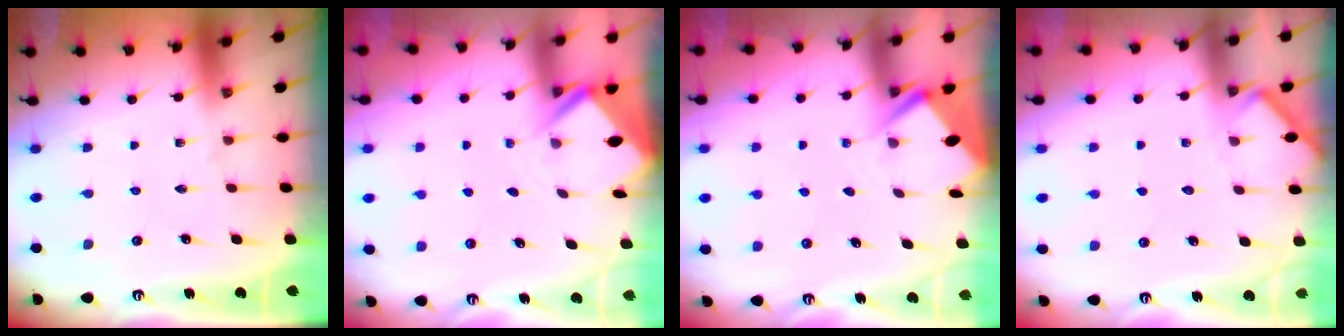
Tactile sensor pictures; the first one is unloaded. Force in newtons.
{"total": 2.4, "press": 2.4, "slide": 0.1}
{"total": 2.9, "press": 2.9, "slide": 0.4}
{"total": 4.4, "press": 4.4, "slide": 0.5}